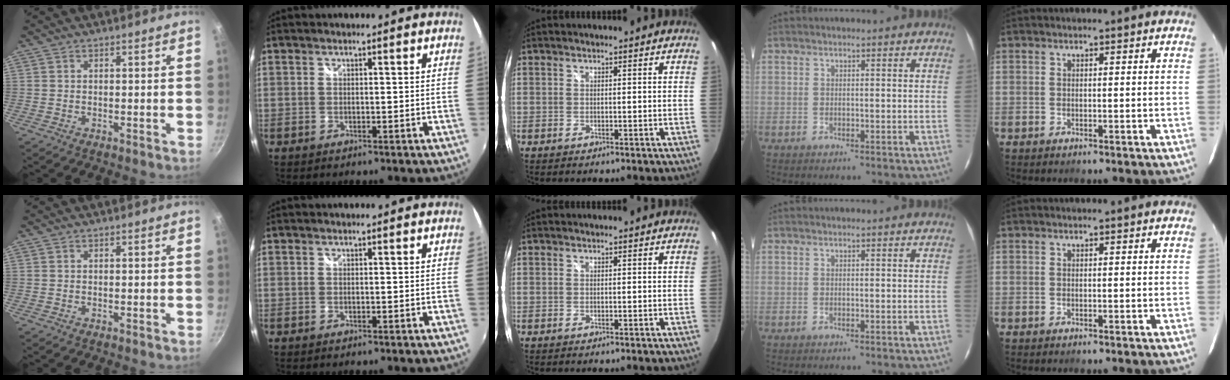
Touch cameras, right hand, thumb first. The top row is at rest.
{}